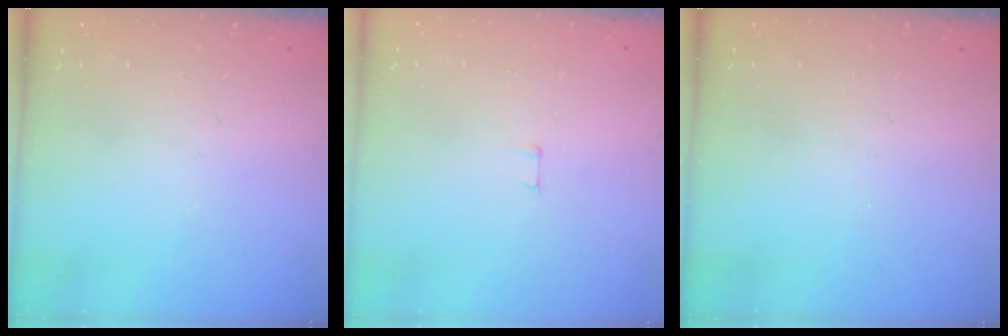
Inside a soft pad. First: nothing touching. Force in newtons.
{"total": 2.9, "press": 2.9, "slide": 0.2}
{"total": 0.0}